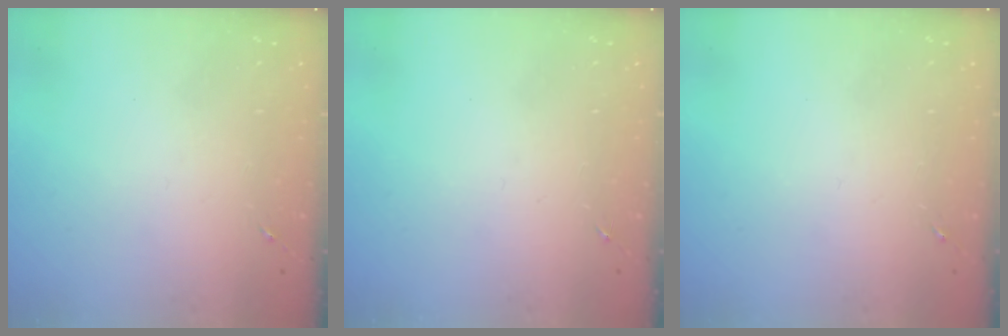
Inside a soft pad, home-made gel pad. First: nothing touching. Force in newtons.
{"total": 0.0}
{"total": 0.0}